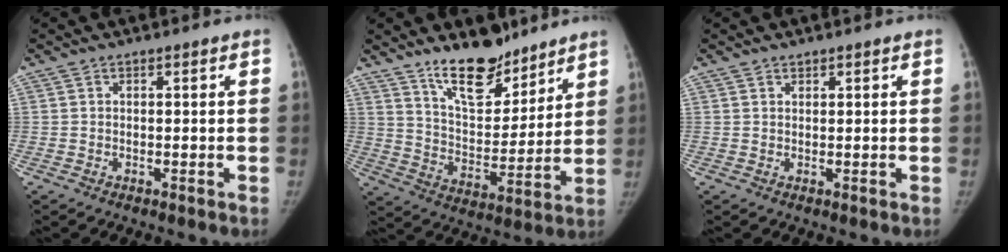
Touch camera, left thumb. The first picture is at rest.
{"total": 14.1, "force": [10.9, 5.8, 6.8], "torque": [-0.072, -0.084, 0.192]}
{"total": 0.8, "force": [0.7, 0.4, 0.1], "torque": [0.006, -0.006, 0.010]}